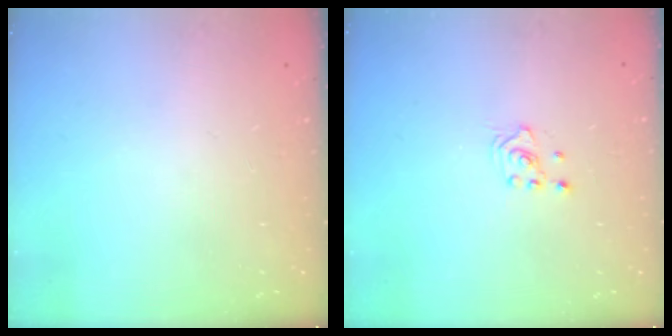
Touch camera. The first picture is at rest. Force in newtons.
{"total": 1.6, "press": 1.5, "slide": 0.2}